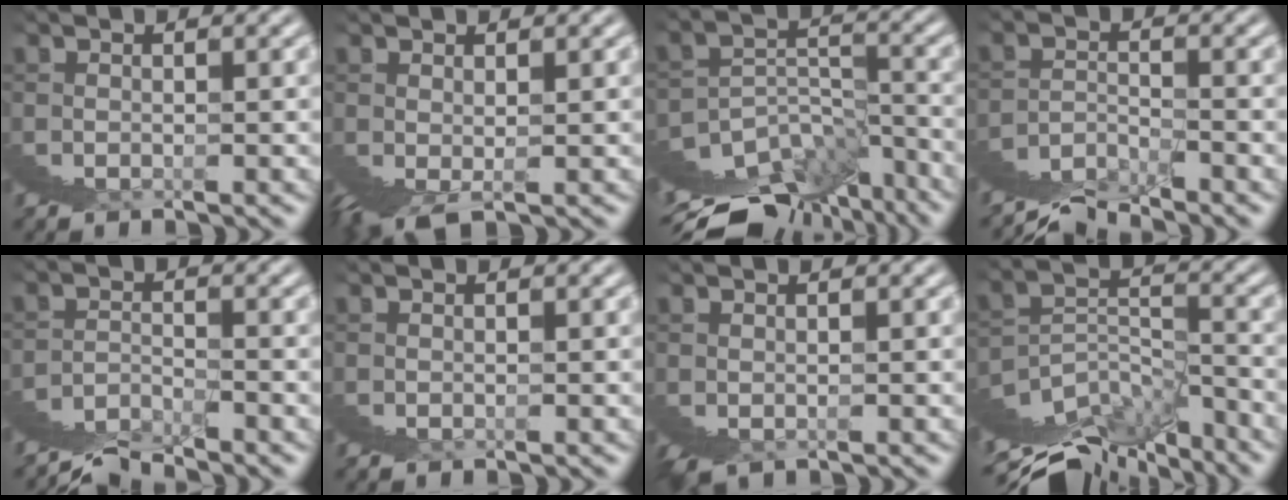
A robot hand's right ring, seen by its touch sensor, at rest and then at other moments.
{"total": 2.3, "force": [0.4, -0.2, 2.3], "torque": [-0.038, -0.002, 0.015]}
{"total": 8.6, "force": [-4.1, 4.1, 6.3], "torque": [-0.089, -0.015, -0.056]}
{"total": 1.9, "force": [-1.3, -0.1, 1.3], "torque": [-0.019, 0.000, -0.026]}
{"total": 1.9, "force": [-1.5, -0.3, 1.1], "torque": [-0.010, 0.005, -0.032]}
{"total": 0.0}
{"total": 1.1, "force": [0.5, 0.0, 1.0], "torque": [-0.019, 0.004, 0.007]}
{"total": 7.3, "force": [-1.4, 3.1, 6.4], "torque": [-0.078, 0.004, -0.021]}